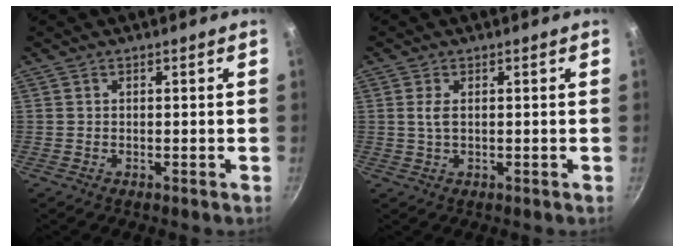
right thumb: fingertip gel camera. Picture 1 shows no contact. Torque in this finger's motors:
{"motor_torque": [-1.07, -0.02, -0.38, 0.02, 0.01]}